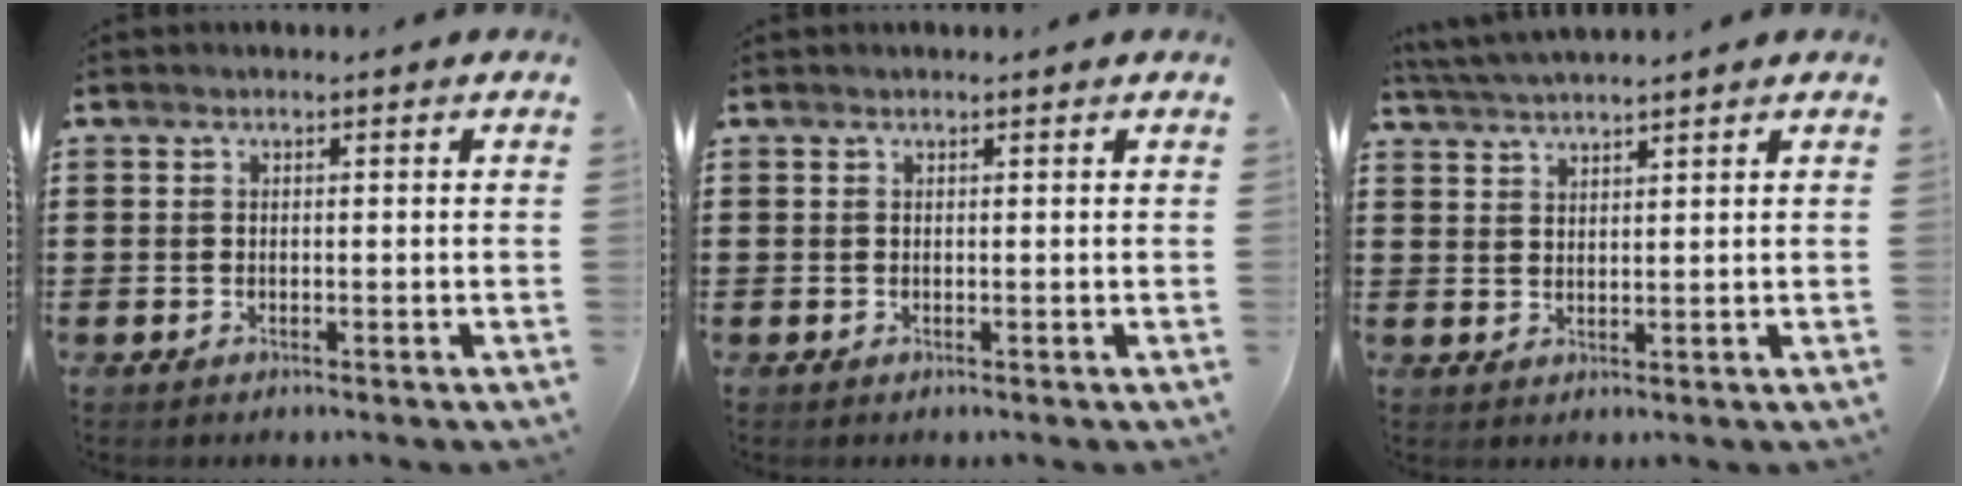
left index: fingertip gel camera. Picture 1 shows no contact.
{"total": 0.0}
{"total": 3.1, "force": [3.0, -0.6, 0.5], "torque": [-0.018, -0.006, 0.056]}